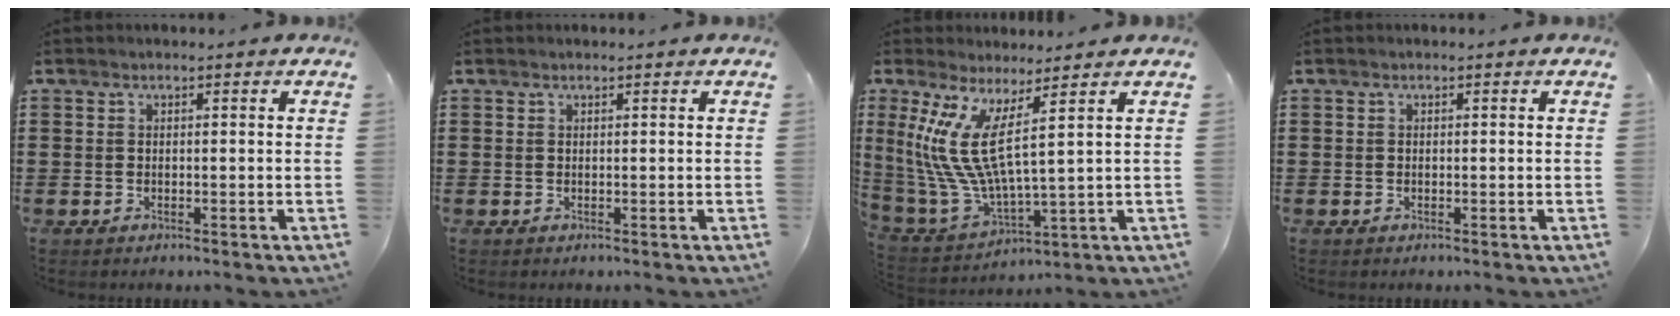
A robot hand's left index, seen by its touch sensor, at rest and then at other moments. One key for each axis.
{"total": 0.0}
{"total": 10.0, "fx": 4.6, "fy": 1.8, "fz": 8.7, "tx": -0.216, "ty": -0.039, "tz": 0.076}
{"total": 0.0}